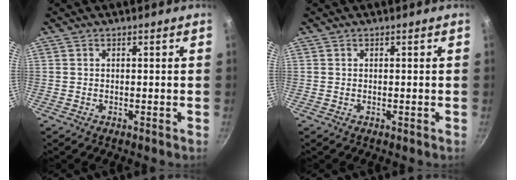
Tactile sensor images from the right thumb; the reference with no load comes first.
{"total": 0.0}